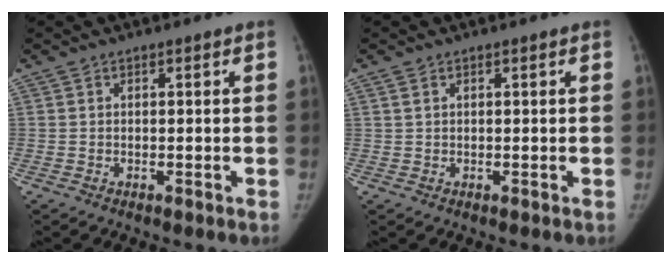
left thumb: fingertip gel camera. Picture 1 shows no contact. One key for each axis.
{"total": 0.8, "fx": 0.5, "fy": 0.4, "fz": 0.5, "tx": -0.011, "ty": 0.003, "tz": 0.010}